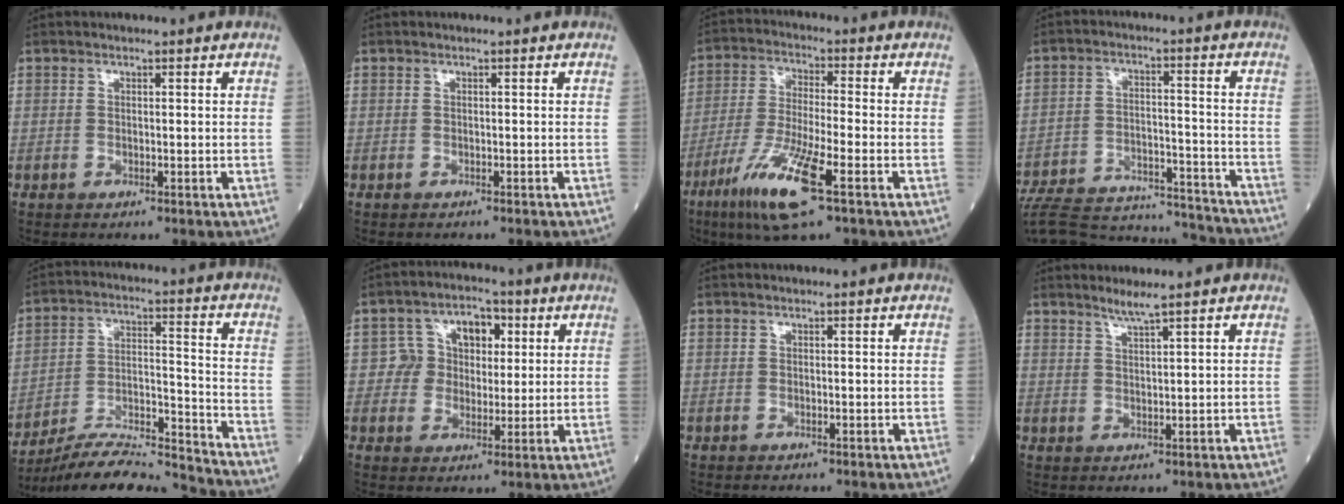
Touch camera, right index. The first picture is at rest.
{"total": 1.0, "force": [-0.9, 0.0, 0.4], "torque": [-0.006, 0.000, -0.013]}
{"total": 11.7, "force": [-6.1, 0.6, 9.9], "torque": [-0.204, -0.029, -0.114]}
{"total": 21.8, "force": [-20.8, 3.5, 5.4], "torque": [-0.110, 0.002, -0.302]}
{"total": 14.2, "force": [-13.8, -0.5, 3.3], "torque": [-0.056, 0.030, -0.243]}
{"total": 6.8, "force": [1.3, 6.1, 2.6], "torque": [-0.031, 0.026, 0.019]}
{"total": 0.0}
{"total": 2.2, "force": [1.8, -0.6, 1.0], "torque": [-0.023, -0.005, 0.038]}